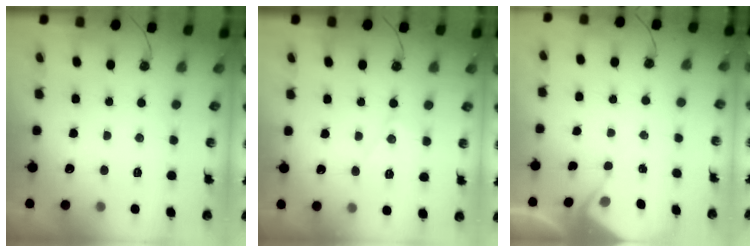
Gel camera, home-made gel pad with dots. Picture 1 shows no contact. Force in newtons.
{"total": 7.7, "press": 7.7, "slide": 0.6}
{"total": 3.2, "press": 3.2, "slide": 0.5}